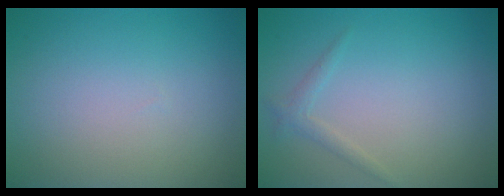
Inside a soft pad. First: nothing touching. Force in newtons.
{"total": 1.1, "press": 1.1, "slide": 0.1}